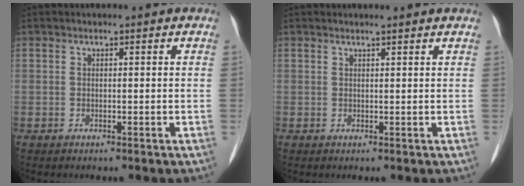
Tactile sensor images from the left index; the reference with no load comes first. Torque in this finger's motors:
{"motor_torque": [-2.13, 0.00, -1.05, -0.21]}